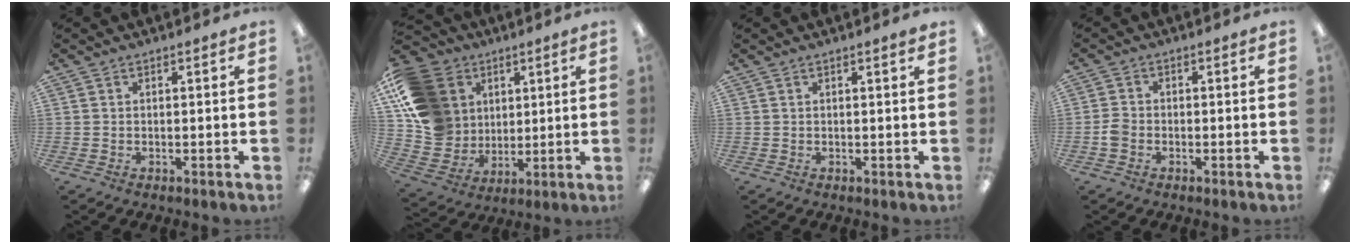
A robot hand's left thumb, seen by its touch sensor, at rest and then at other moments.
{"total": 15.7, "force": [5.3, 13.2, 6.5], "torque": [-0.154, -0.015, 0.113]}
{"total": 0.8, "force": [0.6, 0.0, 0.6], "torque": [-0.004, -0.002, 0.008]}
{"total": 2.8, "force": [-1.2, 2.1, 1.5], "torque": [-0.024, 0.007, -0.021]}